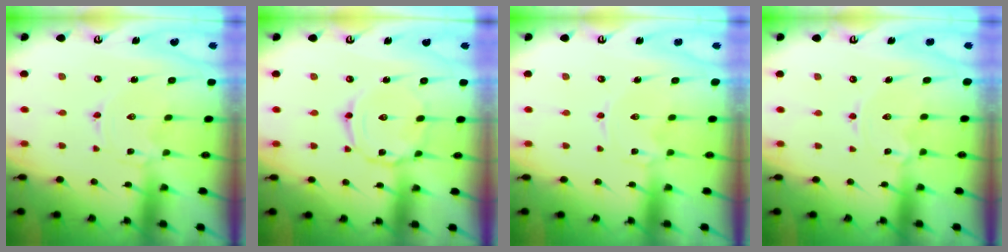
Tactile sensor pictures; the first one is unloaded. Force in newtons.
{"total": 6.1, "press": 6.1, "slide": 0.3}
{"total": 0.0}
{"total": 1.4, "press": 1.3, "slide": 0.1}